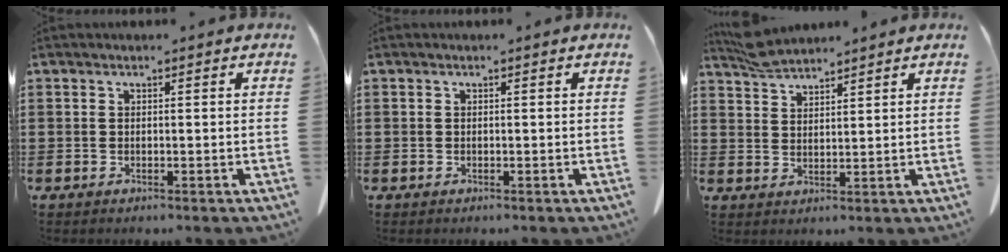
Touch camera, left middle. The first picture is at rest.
{"total": 0.0}
{"total": 3.8, "force": [3.5, 0.9, 1.0], "torque": [-0.031, -0.006, 0.068]}